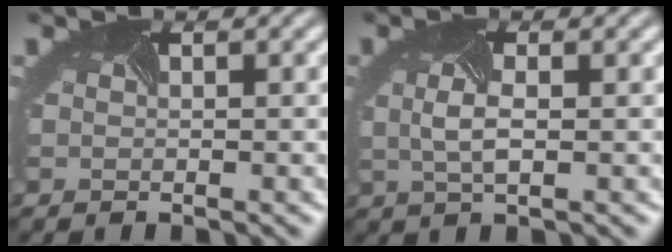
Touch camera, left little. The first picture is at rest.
{"total": 2.4, "force": [0.1, 0.8, 2.2], "torque": [-0.058, -0.005, 0.002]}